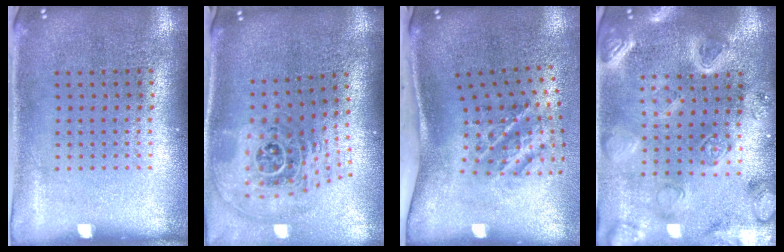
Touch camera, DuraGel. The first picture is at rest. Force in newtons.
{"total": 2.3, "press": 1.6, "slide": 1.6}
{"total": 2.0, "press": 1.3, "slide": 1.6}
{"total": 3.8, "press": 3.4, "slide": 1.6}